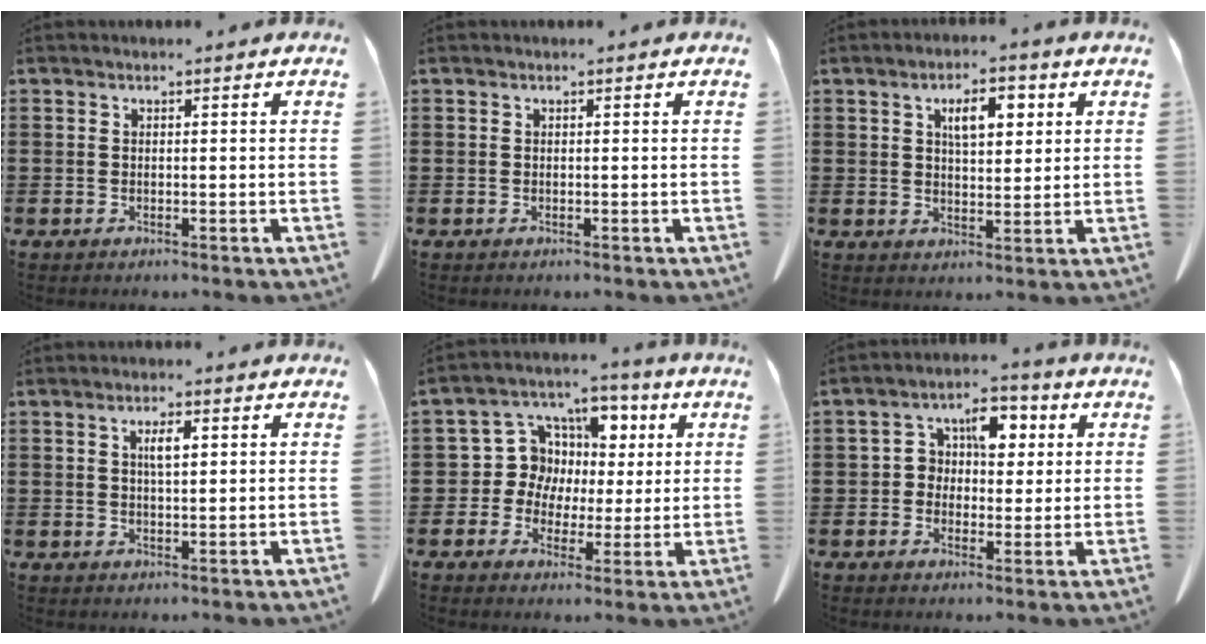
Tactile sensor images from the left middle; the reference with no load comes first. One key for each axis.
{"total": 0.0}
{"total": 5.5, "fx": 2.5, "fy": 2.3, "fz": 4.4, "tx": -0.068, "ty": 0.002, "tz": 0.035}
{"total": 2.8, "fx": 0.9, "fy": 0.8, "fz": 2.6, "tx": -0.044, "ty": 0.003, "tz": 0.011}
{"total": 8.9, "fx": 1.7, "fy": 8.3, "fz": 2.8, "tx": -0.088, "ty": -0.005, "tz": 0.034}
{"total": 6.4, "fx": 1.7, "fy": 4.6, "fz": 4.1, "tx": -0.089, "ty": 0.014, "tz": 0.025}